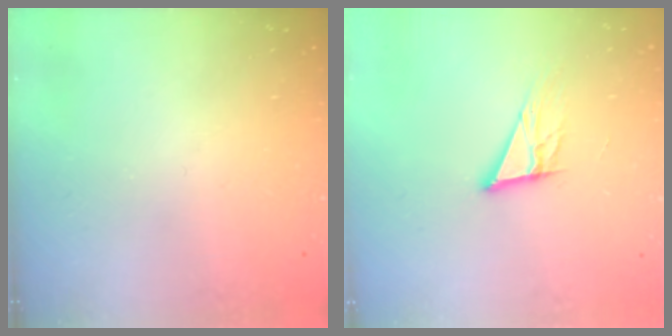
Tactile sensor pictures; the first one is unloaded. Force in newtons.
{"total": 12.2, "press": 11.7, "slide": 3.4}